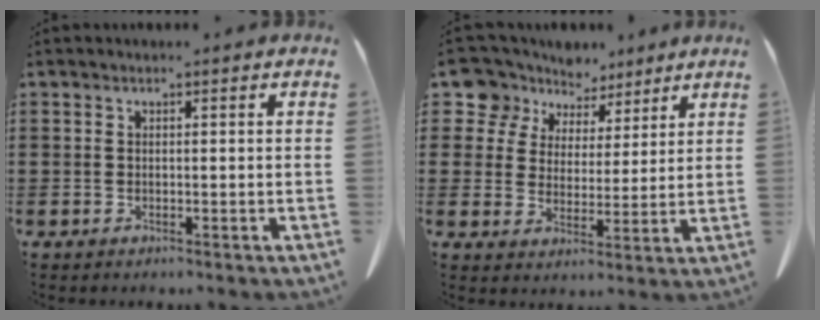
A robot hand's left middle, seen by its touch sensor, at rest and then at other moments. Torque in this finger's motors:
{"motor_torque": [1.19, 0.95, 0.03, 0.00]}